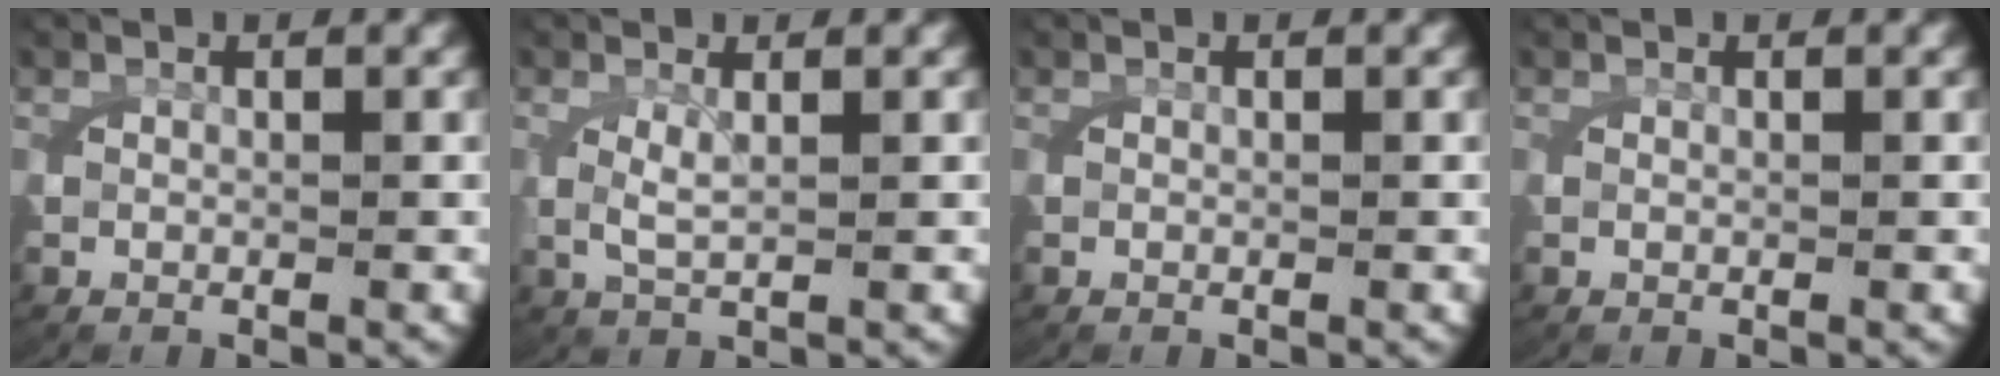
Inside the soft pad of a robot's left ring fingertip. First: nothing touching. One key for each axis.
{"total": 2.1, "fx": 0.6, "fy": 0.6, "fz": 1.9, "tx": -0.048, "ty": -0.006, "tz": 0.018}
{"total": 0.0}
{"total": 0.0}